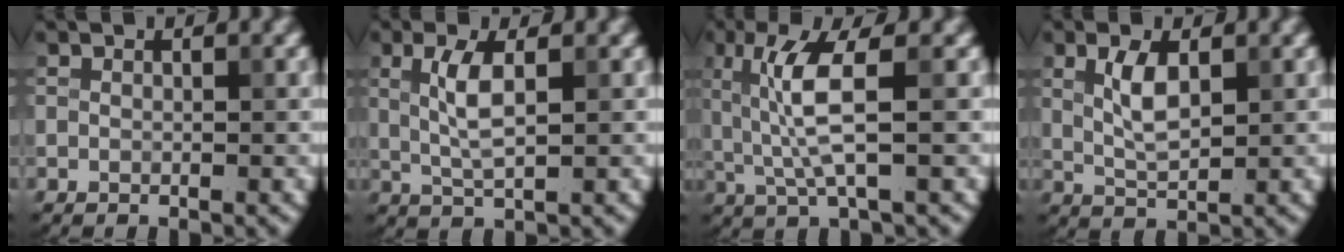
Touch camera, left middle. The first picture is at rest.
{"total": 3.2, "force": [0.7, 0.9, 3.0], "torque": [-0.066, 0.001, 0.013]}
{"total": 5.0, "force": [0.6, 0.8, 4.9], "torque": [-0.112, -0.001, 0.017]}
{"total": 3.2, "force": [0.9, 1.4, 2.8], "torque": [-0.060, 0.003, 0.019]}